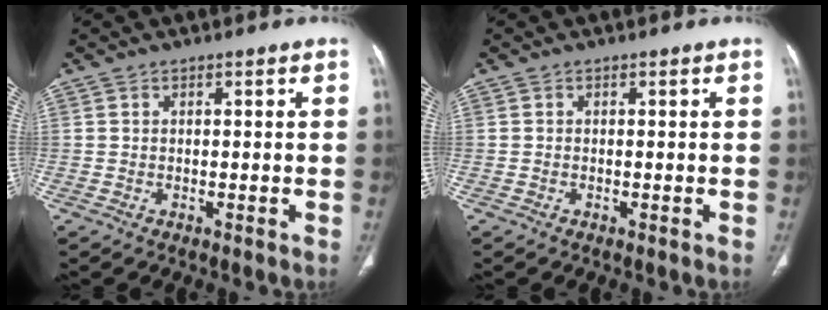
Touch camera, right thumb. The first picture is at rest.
{"total": 0.0}